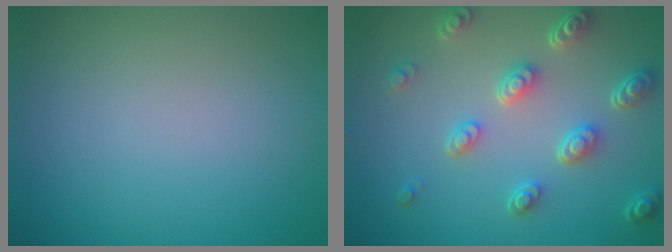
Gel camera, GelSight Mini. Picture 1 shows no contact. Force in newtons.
{"total": 5.0, "press": 3.7, "slide": 3.3}